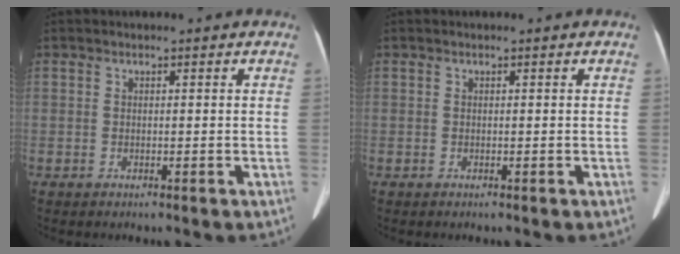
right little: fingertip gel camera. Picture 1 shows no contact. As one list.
[{"total": 0.0}]